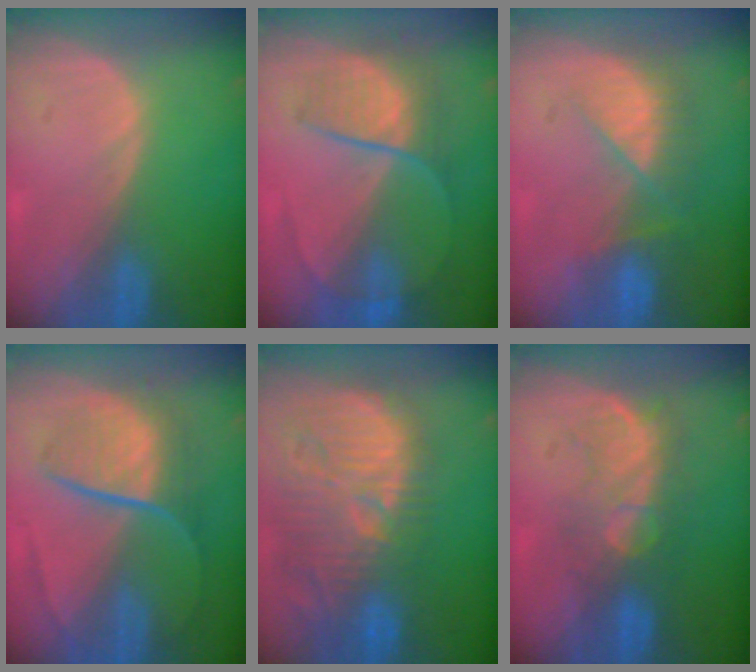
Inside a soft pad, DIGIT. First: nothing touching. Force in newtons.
{"total": 6.9, "press": 6.6, "slide": 1.7}
{"total": 7.5, "press": 6.7, "slide": 3.4}
{"total": 9.1, "press": 7.7, "slide": 5.0}
{"total": 13.9, "press": 12.7, "slide": 5.5}
{"total": 7.9, "press": 7.6, "slide": 2.2}